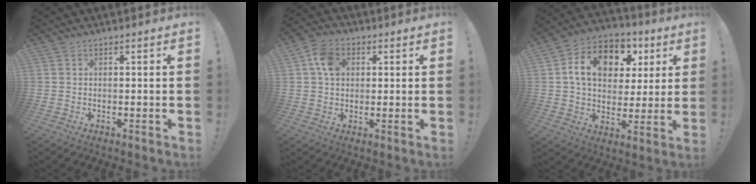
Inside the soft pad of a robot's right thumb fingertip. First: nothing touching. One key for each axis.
{"total": 7.8, "fx": 2.0, "fy": 6.0, "fz": 4.6, "tx": -0.074, "ty": 0.011, "tz": 0.040}
{"total": 15.5, "fx": 5.1, "fy": 11.2, "fz": 9.4, "tx": -0.152, "ty": -0.009, "tz": 0.096}